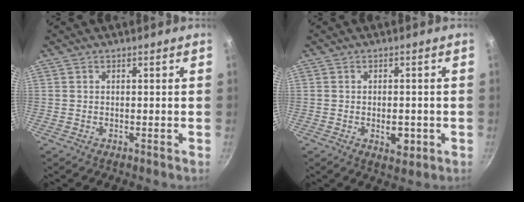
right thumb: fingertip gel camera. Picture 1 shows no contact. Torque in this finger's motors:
{"motor_torque": [-0.38, 0.23, -0.09, 0.05, 0.09]}